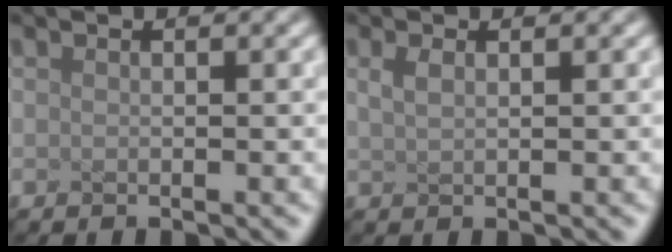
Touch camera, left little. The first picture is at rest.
{"total": 1.2, "force": [0.5, 0.5, 0.9], "torque": [-0.019, 0.002, 0.012]}